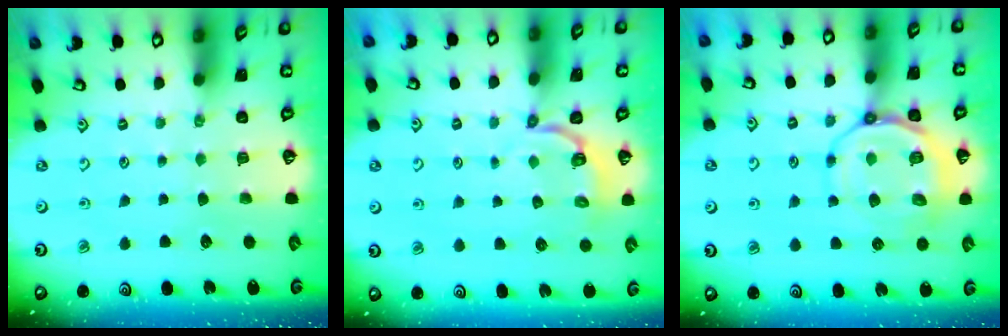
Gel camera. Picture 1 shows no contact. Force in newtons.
{"total": 3.4, "press": 2.4, "slide": 2.5}
{"total": 13.0, "press": 12.8, "slide": 2.0}